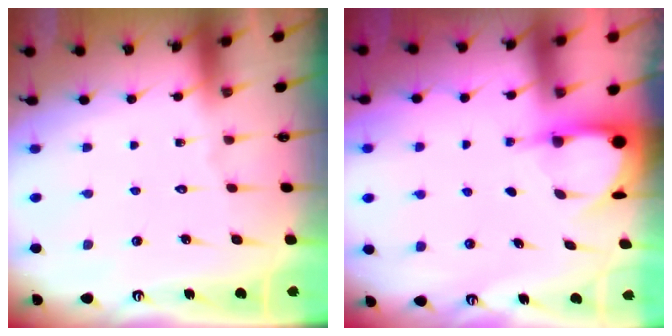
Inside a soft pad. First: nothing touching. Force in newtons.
{"total": 3.9, "press": 3.9, "slide": 0.3}